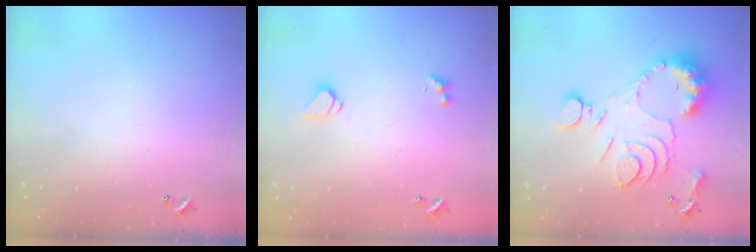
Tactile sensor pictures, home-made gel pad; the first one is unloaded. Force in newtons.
{"total": 1.7, "press": 1.6, "slide": 0.5}
{"total": 15.6, "press": 15.5, "slide": 1.6}